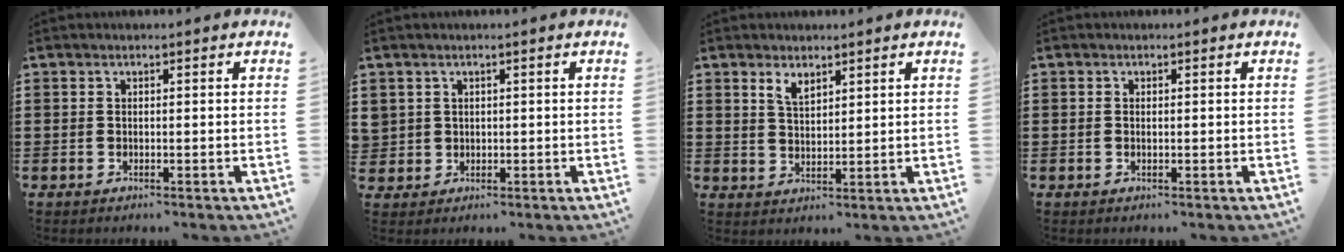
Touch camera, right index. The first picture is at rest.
{"total": 1.5, "force": [0.5, 1.4, 0.0], "torque": [-0.007, 0.007, 0.009]}
{"total": 2.7, "force": [2.1, 1.2, 1.4], "torque": [-0.033, 0.002, 0.038]}
{"total": 0.0}